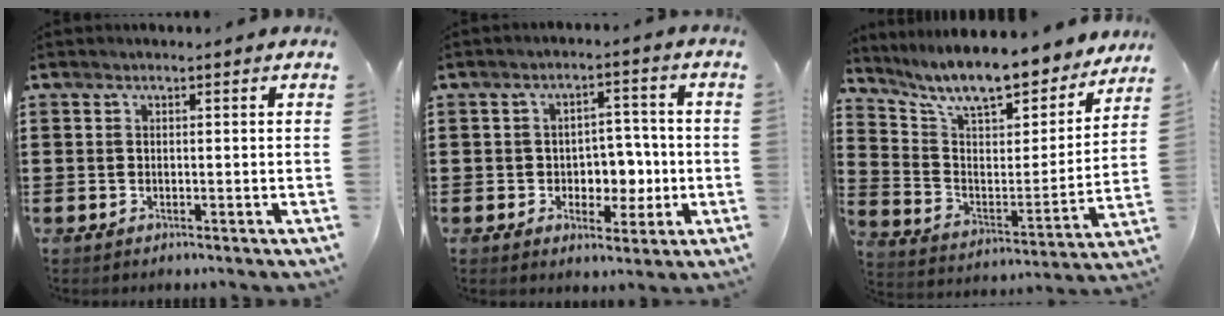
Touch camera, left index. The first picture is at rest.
{"total": 5.4, "force": [-0.9, 4.4, 3.0], "torque": [-0.054, 0.005, -0.021]}
{"total": 10.6, "force": [9.3, 1.6, 4.8], "torque": [-0.124, -0.062, 0.156]}